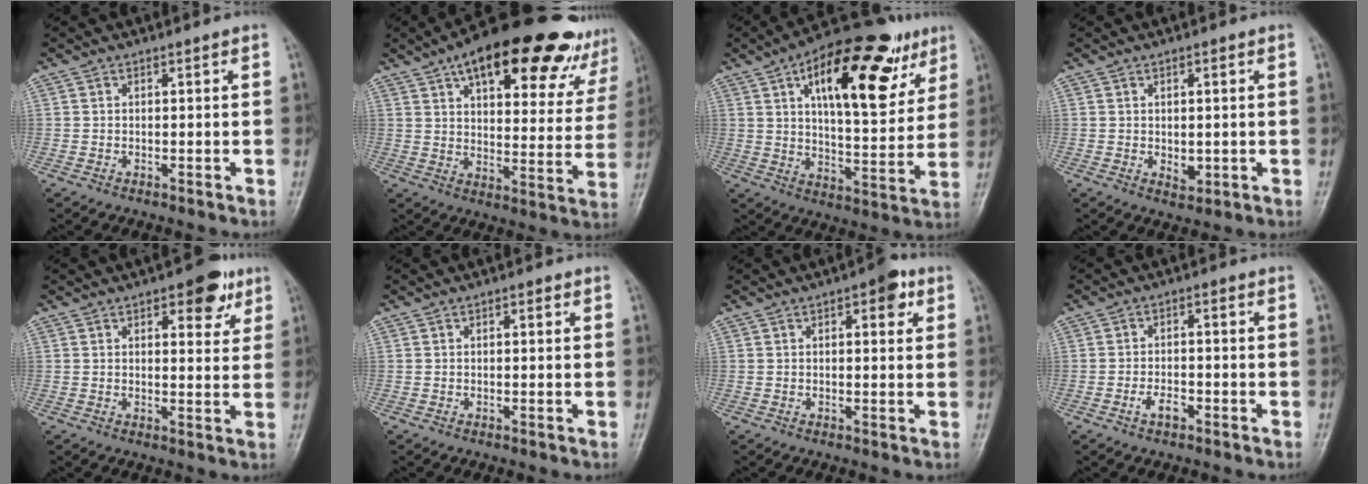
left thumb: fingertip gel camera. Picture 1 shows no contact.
{"total": 28.0, "force": [17.8, 10.4, 18.9], "torque": [-0.237, -0.025, 0.242]}
{"total": 23.7, "force": [10.7, 10.2, 18.5], "torque": [-0.236, -0.016, 0.162]}
{"total": 3.2, "force": [-0.1, 2.1, 2.4], "torque": [-0.024, -0.005, 0.003]}
{"total": 7.4, "force": [4.0, 3.4, 5.1], "torque": [-0.035, -0.013, 0.045]}
{"total": 1.0, "force": [0.4, 0.5, 0.7], "torque": [-0.006, 0.003, 0.002]}
{"total": 4.6, "force": [2.1, 2.1, 3.6], "torque": [-0.029, 0.001, 0.018]}
{"total": 3.3, "force": [-1.8, 1.7, 2.1], "torque": [-0.032, 0.018, -0.033]}